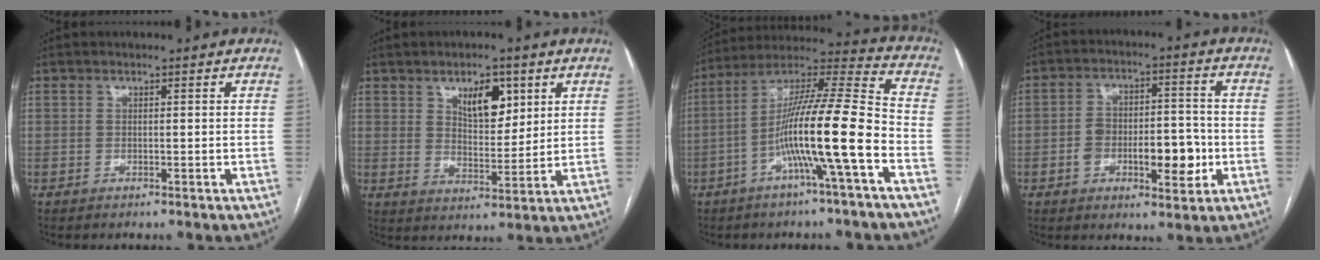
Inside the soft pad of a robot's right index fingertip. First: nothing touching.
{"total": 7.4, "force": [3.7, 3.5, 5.4], "torque": [-0.084, 0.000, 0.065]}
{"total": 15.8, "force": [-5.3, -0.2, 14.9], "torque": [-0.262, 0.015, -0.099]}
{"total": 10.7, "force": [-2.7, 4.7, 9.3], "torque": [-0.143, 0.019, -0.037]}